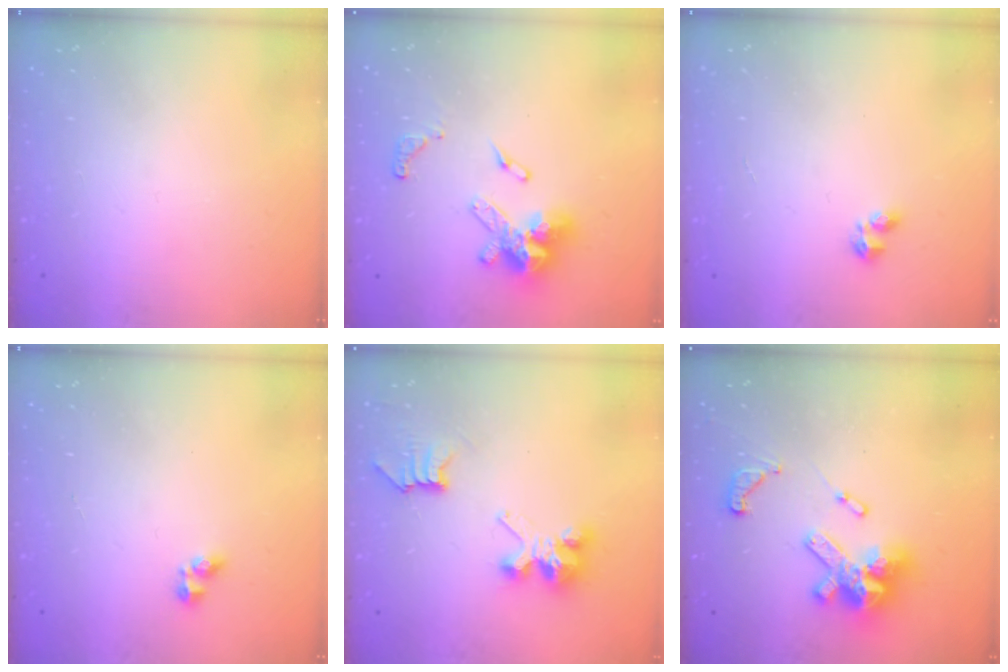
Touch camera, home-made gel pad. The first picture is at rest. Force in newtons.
{"total": 13.7, "press": 13.6, "slide": 1.2}
{"total": 2.9, "press": 2.8, "slide": 0.5}
{"total": 2.7, "press": 2.5, "slide": 1.1}
{"total": 7.5, "press": 7.5, "slide": 0.1}
{"total": 18.8, "press": 18.8, "slide": 1.4}